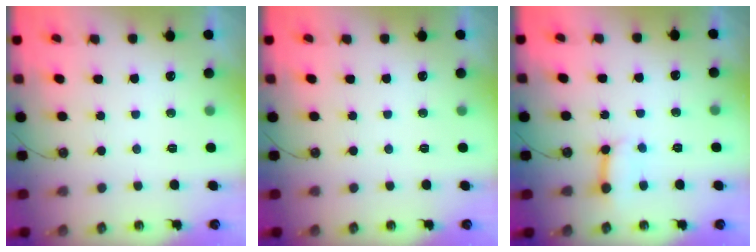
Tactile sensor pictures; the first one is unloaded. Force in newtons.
{"total": 0.0}
{"total": 6.0, "press": 6.0, "slide": 0.7}